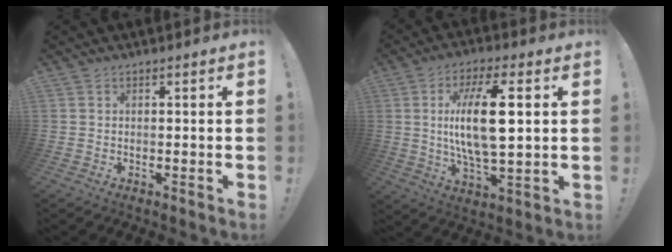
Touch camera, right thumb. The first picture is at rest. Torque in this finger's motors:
{"motor_torque": [0.81, 2.70, 0.20, 0.14, 0.19]}